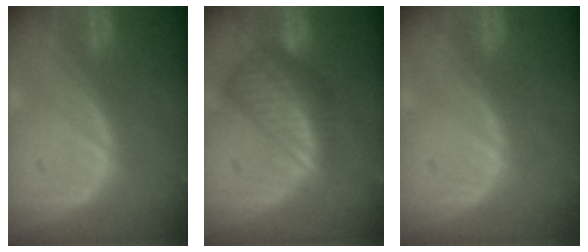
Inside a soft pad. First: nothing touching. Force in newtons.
{"total": 8.8, "press": 7.7, "slide": 4.4}
{"total": 0.0}